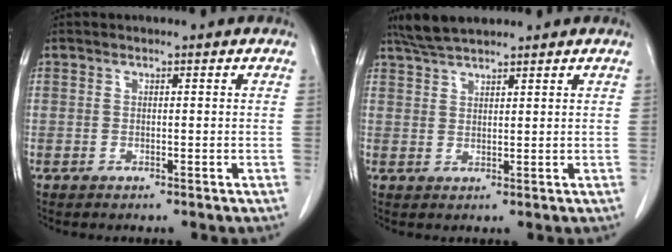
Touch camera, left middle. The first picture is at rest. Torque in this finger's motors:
{"motor_torque": [0.16, -0.14, 0.03, 0.01]}